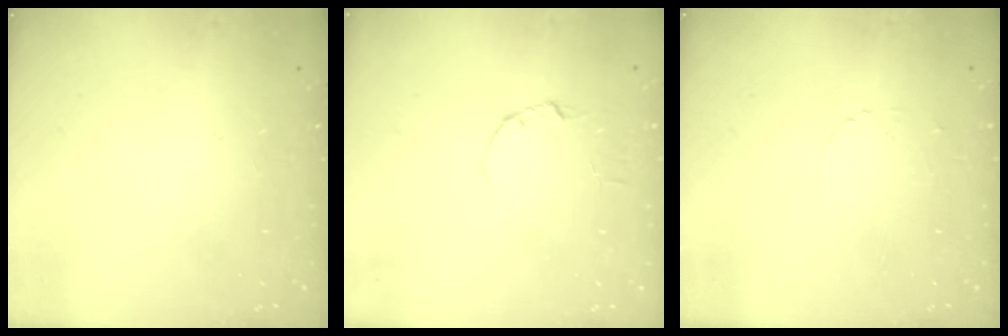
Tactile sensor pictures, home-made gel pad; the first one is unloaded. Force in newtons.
{"total": 0.0}
{"total": 1.3, "press": 1.3, "slide": 0.1}